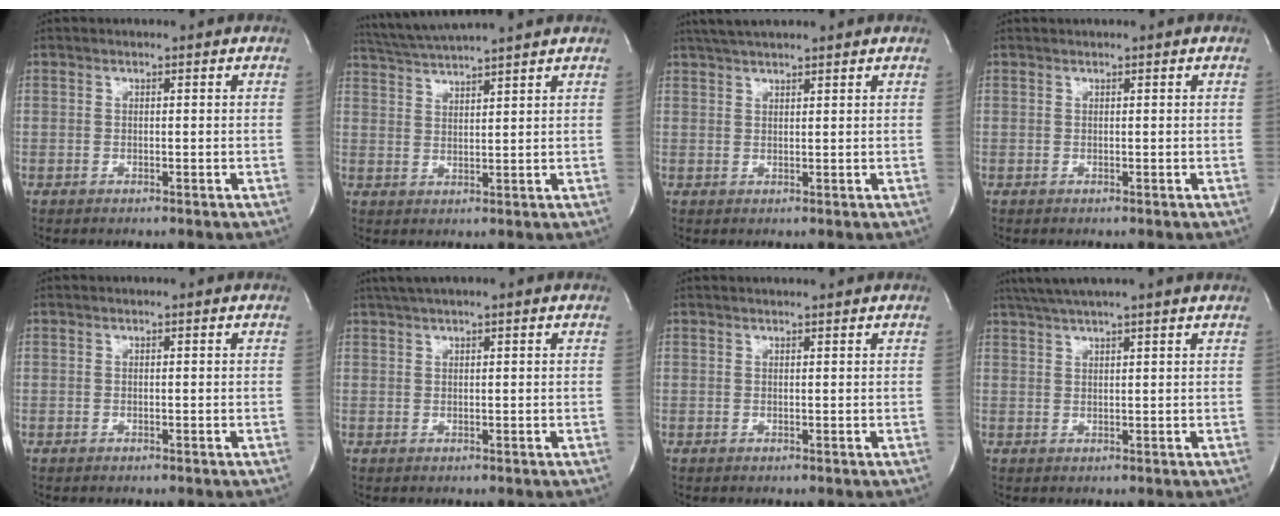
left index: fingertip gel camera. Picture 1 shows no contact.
{"total": 8.0, "force": [7.3, -1.6, 2.7], "torque": [-0.055, 0.009, 0.125]}
{"total": 5.4, "force": [4.6, 0.4, 2.7], "torque": [-0.046, 0.023, 0.079]}
{"total": 0.0}
{"total": 0.0}
{"total": 3.4, "force": [2.5, 0.0, 2.3], "torque": [-0.044, 0.017, 0.045]}
{"total": 2.0, "force": [1.9, -0.2, 0.6], "torque": [-0.006, 0.005, 0.023]}
{"total": 8.0, "force": [6.7, -0.9, 4.3], "torque": [-0.072, 0.024, 0.094]}